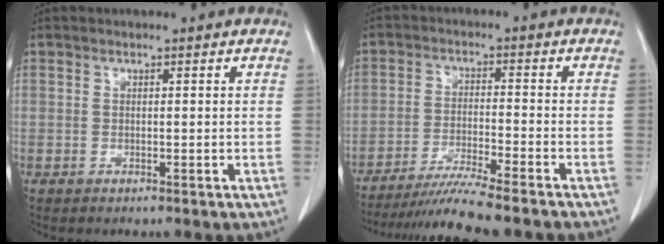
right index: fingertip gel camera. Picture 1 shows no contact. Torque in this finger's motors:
{"motor_torque": [1.01, -0.97, 0.46, 0.20]}